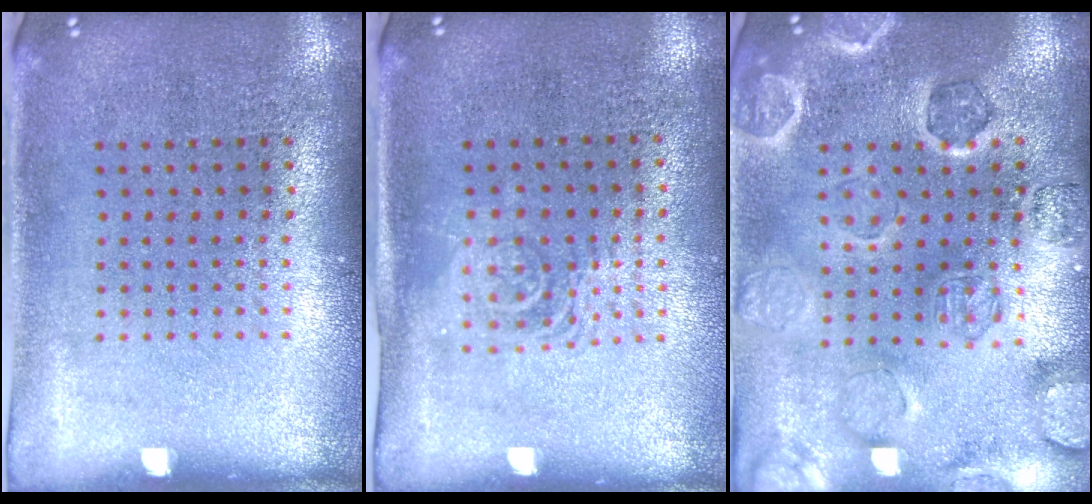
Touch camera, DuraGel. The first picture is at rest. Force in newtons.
{"total": 1.6, "press": 1.4, "slide": 0.7}
{"total": 1.7, "press": 1.7, "slide": 0.2}